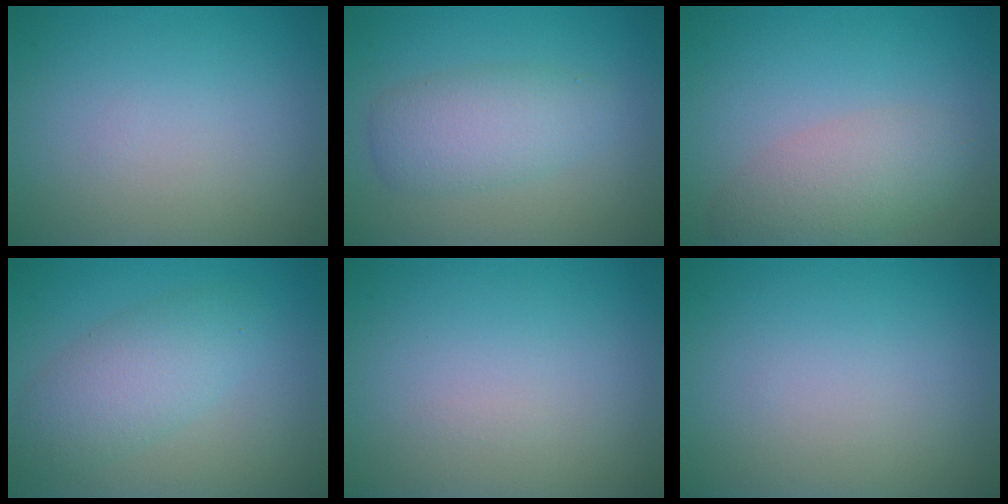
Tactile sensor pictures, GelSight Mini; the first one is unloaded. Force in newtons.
{"total": 2.9, "press": 2.9, "slide": 0.2}
{"total": 3.8, "press": 3.8, "slide": 0.3}
{"total": 4.1, "press": 4.1, "slide": 0.2}
{"total": 0.0}
{"total": 0.0}